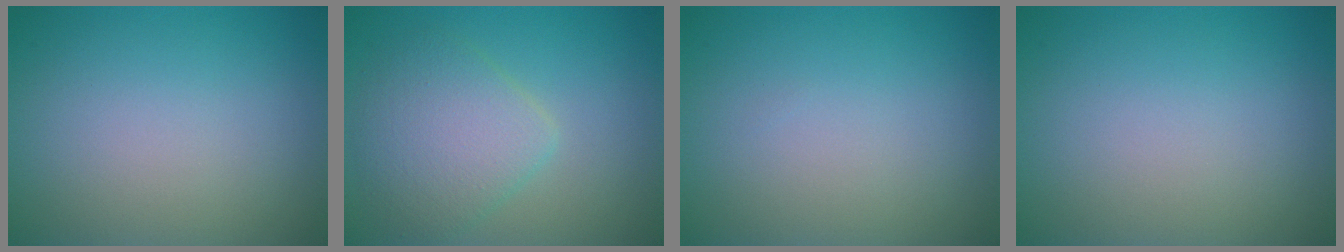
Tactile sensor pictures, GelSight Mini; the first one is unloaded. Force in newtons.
{"total": 4.5, "press": 4.5, "slide": 0.1}
{"total": 0.0}
{"total": 0.0}